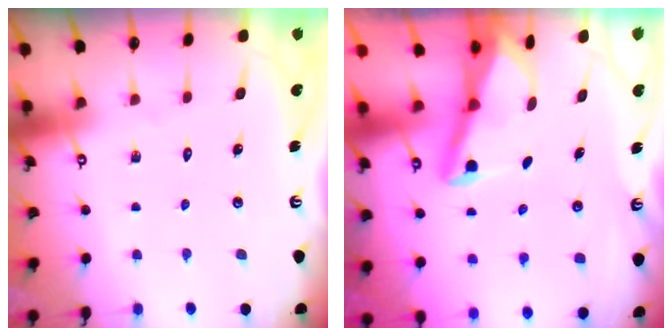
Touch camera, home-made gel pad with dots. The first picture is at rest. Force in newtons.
{"total": 3.3, "press": 3.3, "slide": 0.6}